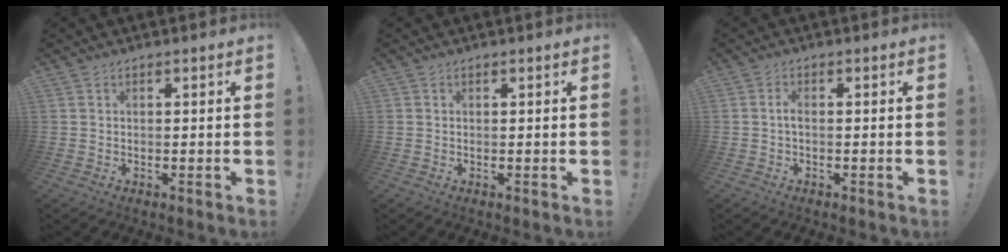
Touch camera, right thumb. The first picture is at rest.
{"total": 0.0}
{"total": 1.8, "force": [-0.5, 0.6, 1.7], "torque": [-0.037, 0.008, -0.008]}